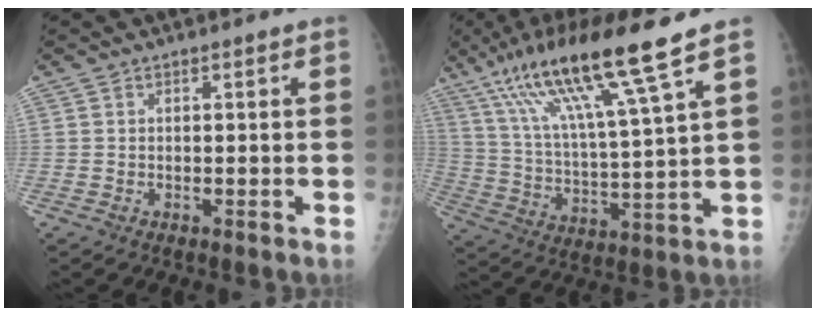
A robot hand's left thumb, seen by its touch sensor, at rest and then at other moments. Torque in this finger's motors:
{"motor_torque": [0.80, 0.00, 1.62, -1.15, 0.49]}